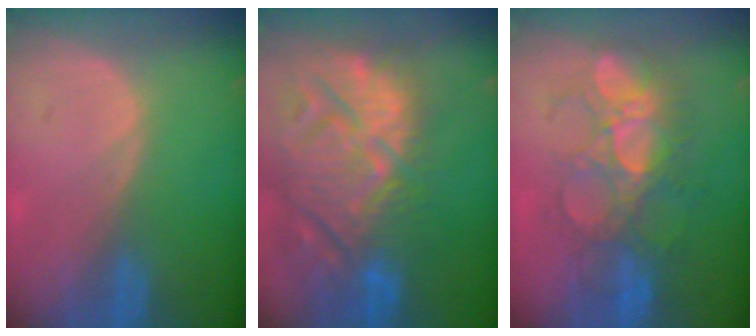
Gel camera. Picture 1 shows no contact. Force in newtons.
{"total": 15.4, "press": 13.2, "slide": 8.0}
{"total": 8.9, "press": 8.8, "slide": 1.7}